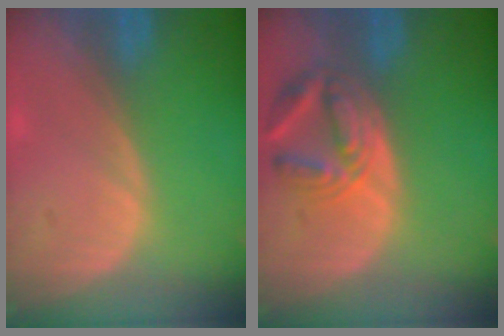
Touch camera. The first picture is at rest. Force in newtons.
{"total": 6.7, "press": 6.4, "slide": 2.1}